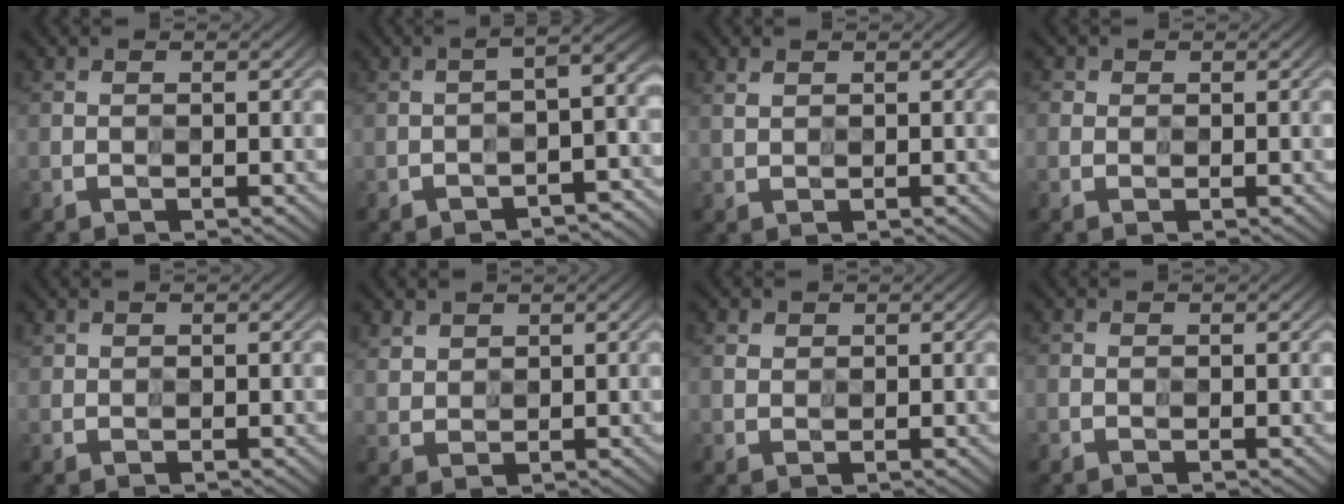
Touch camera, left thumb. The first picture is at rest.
{"total": 9.4, "force": [-4.0, 3.5, 7.8], "torque": [-0.086, 0.001, -0.046]}
{"total": 1.6, "force": [1.4, 0.7, 0.5], "torque": [-0.017, 0.003, 0.032]}
{"total": 1.5, "force": [0.7, 1.4, 0.1], "torque": [-0.003, 0.001, 0.008]}
{"total": 1.1, "force": [0.9, 0.6, 0.1], "torque": [-0.008, 0.001, 0.020]}
{"total": 3.3, "force": [2.6, 2.0, 0.2], "torque": [-0.019, 0.001, 0.061]}
{"total": 1.8, "force": [1.3, 1.2, -0.1], "torque": [-0.003, 0.001, 0.026]}
{"total": 0.6, "force": [-0.2, 0.4, 0.3], "torque": [-0.009, -0.001, -0.007]}